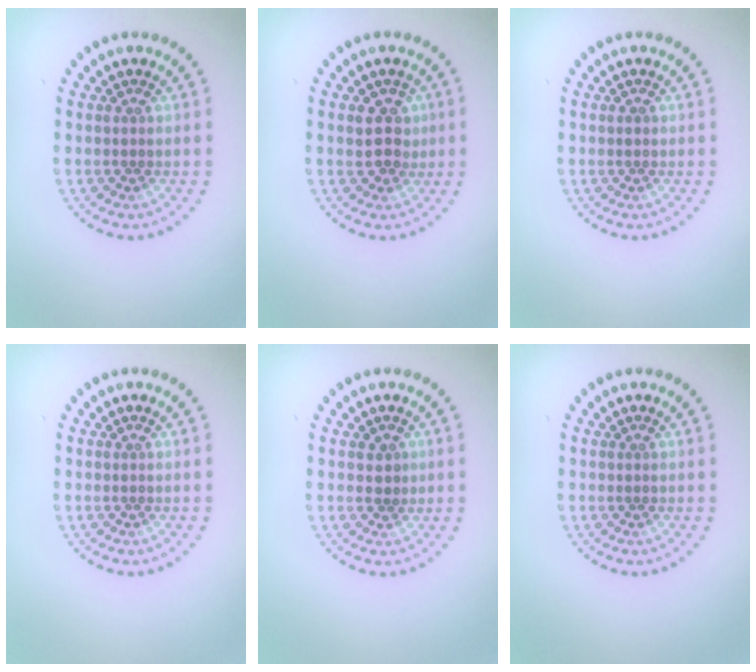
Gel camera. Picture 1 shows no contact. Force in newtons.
{"total": 2.8, "press": 2.6, "slide": 0.9}
{"total": 0.6, "press": 0.6, "slide": 0.2}
{"total": 0.0}
{"total": 1.1, "press": 1.0, "slide": 0.4}
{"total": 0.0}